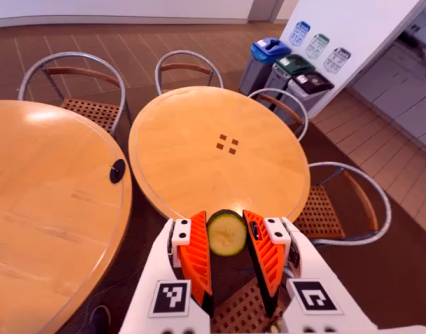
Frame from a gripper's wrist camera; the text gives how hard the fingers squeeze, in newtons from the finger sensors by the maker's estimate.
{"total": 8.5, "left": 8.5, "right": 8.5}